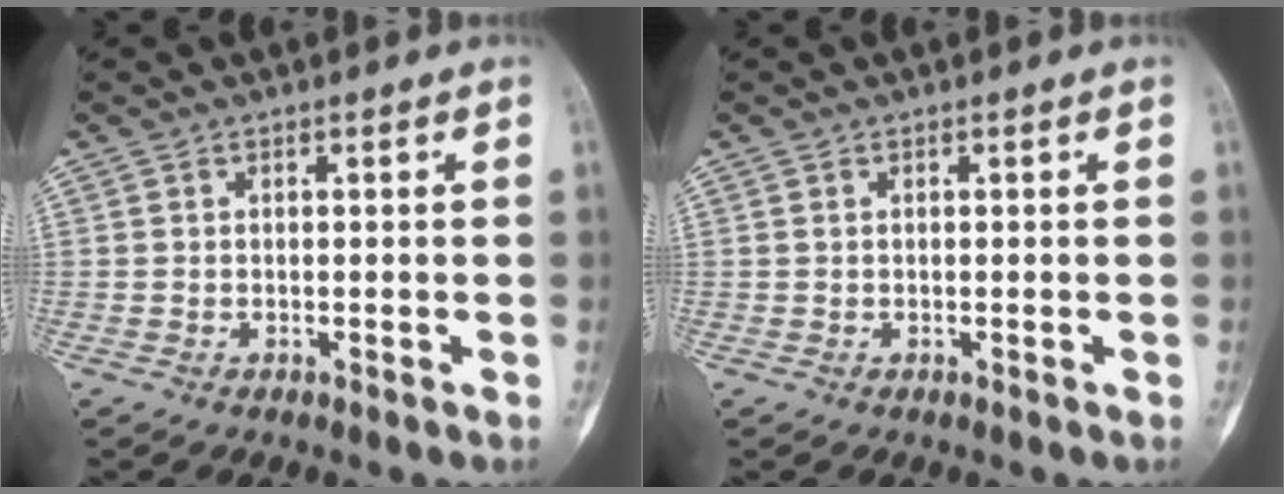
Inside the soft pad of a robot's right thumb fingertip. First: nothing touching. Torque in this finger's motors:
{"motor_torque": [-0.07, -0.20, -0.06, 0.22, -0.11]}